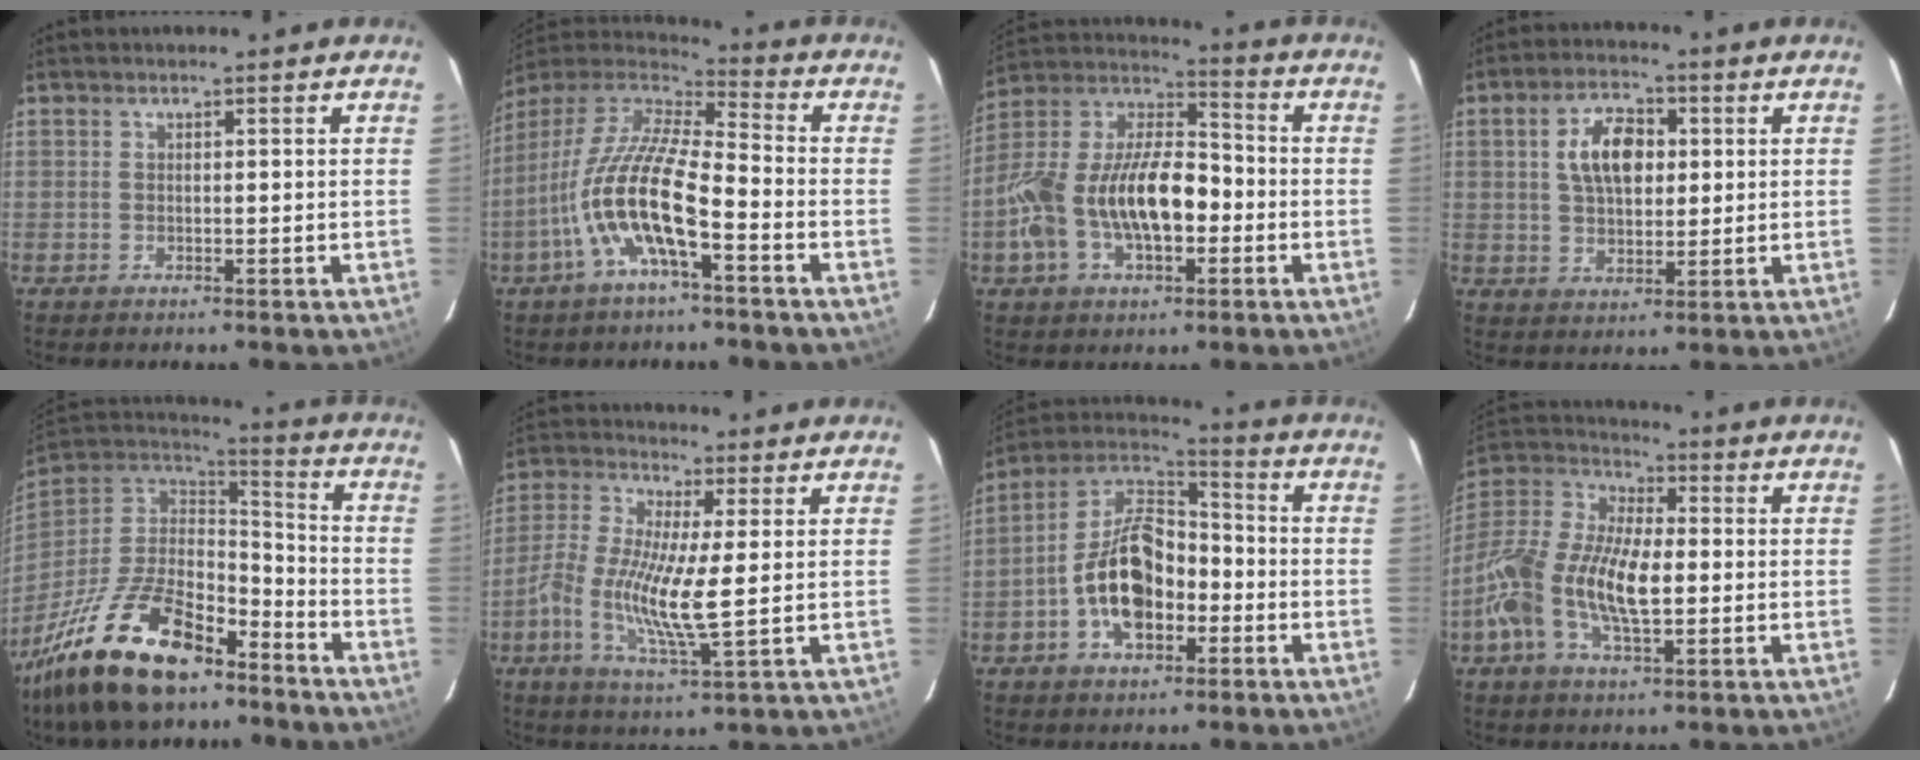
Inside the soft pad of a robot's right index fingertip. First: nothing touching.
{"total": 16.1, "force": [-6.2, 4.1, 14.2], "torque": [-0.275, -0.011, -0.125]}
{"total": 20.0, "force": [-4.8, 10.4, 16.3], "torque": [-0.330, 0.008, -0.088]}
{"total": 9.0, "force": [2.0, 5.3, 6.9], "torque": [-0.125, 0.019, 0.038]}
{"total": 26.3, "force": [-17.4, 11.6, 15.9], "torque": [-0.328, -0.018, -0.292]}
{"total": 11.5, "force": [-0.9, 2.4, 11.2], "torque": [-0.228, -0.005, -0.026]}
{"total": 14.3, "force": [-4.6, 8.2, 10.8], "torque": [-0.211, 0.021, -0.080]}
{"total": 18.6, "force": [-3.6, 8.6, 16.1], "torque": [-0.328, 0.000, -0.076]}